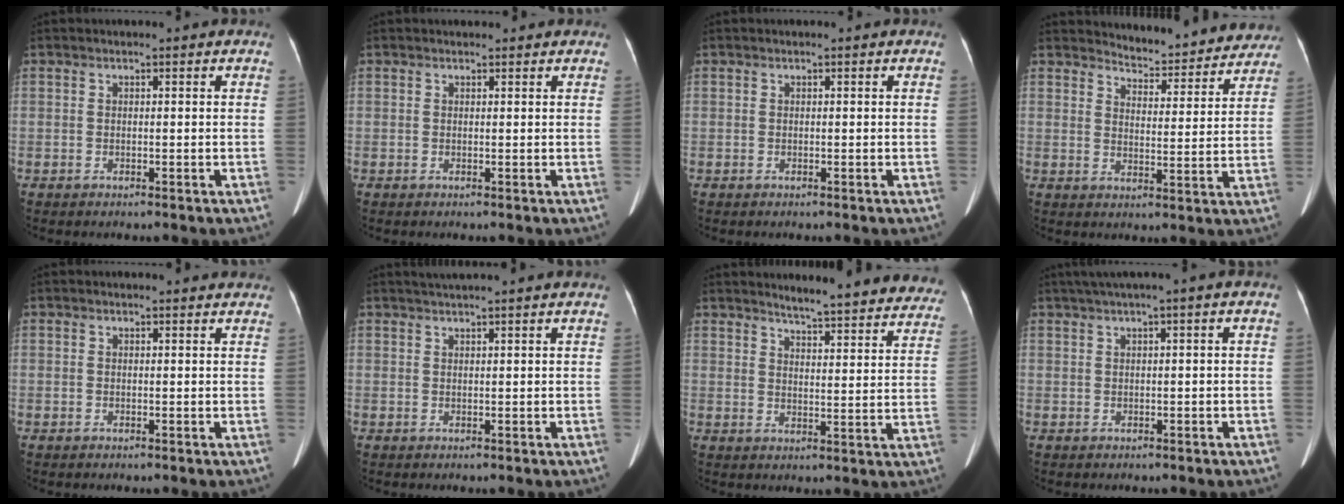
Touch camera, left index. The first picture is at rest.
{"total": 1.3, "force": [1.1, 0.7, 0.1], "torque": [-0.003, 0.012, 0.012]}
{"total": 0.0}
{"total": 12.7, "force": [12.3, 2.8, 1.6], "torque": [-0.002, -0.019, 0.139]}
{"total": 1.3, "force": [1.1, 0.6, 0.0], "torque": [-0.010, 0.007, 0.005]}
{"total": 2.6, "force": [2.2, -0.9, 1.1], "torque": [-0.013, 0.016, 0.043]}
{"total": 19.4, "force": [18.2, 2.5, 6.5], "torque": [-0.066, -0.053, 0.205]}
{"total": 2.6, "force": [1.0, 0.0, 2.4], "torque": [-0.047, 0.023, 0.023]}